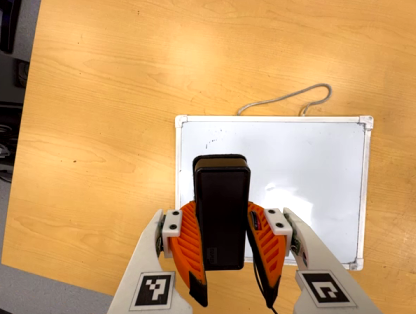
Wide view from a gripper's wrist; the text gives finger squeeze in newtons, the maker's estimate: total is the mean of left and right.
{"total": 7.7, "left": 6.8, "right": 8.6}